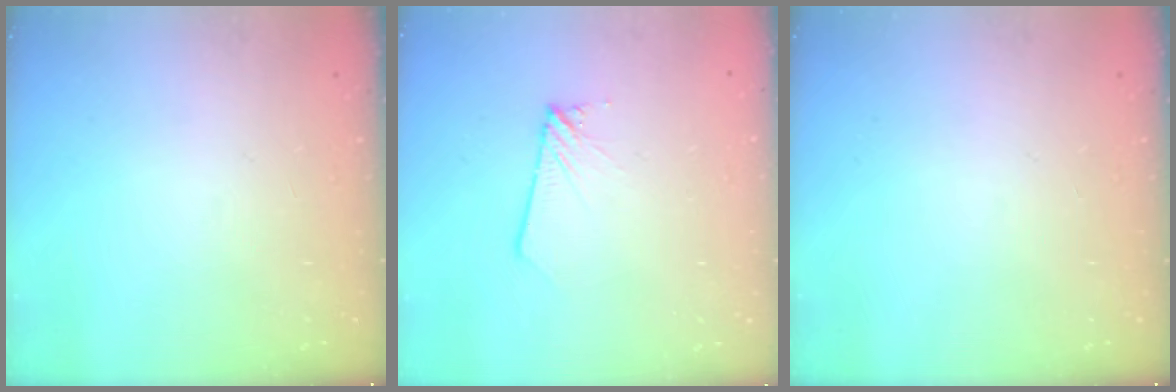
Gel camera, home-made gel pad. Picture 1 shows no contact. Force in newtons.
{"total": 1.6, "press": 1.6, "slide": 0.1}
{"total": 0.0}